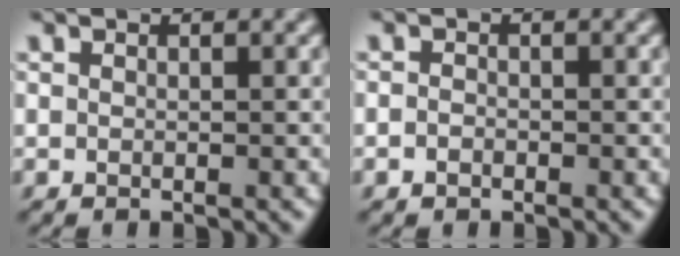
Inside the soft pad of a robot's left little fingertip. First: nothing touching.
{"total": 0.8, "force": [-0.6, 0.6, 0.3], "torque": [-0.004, 0.000, -0.013]}